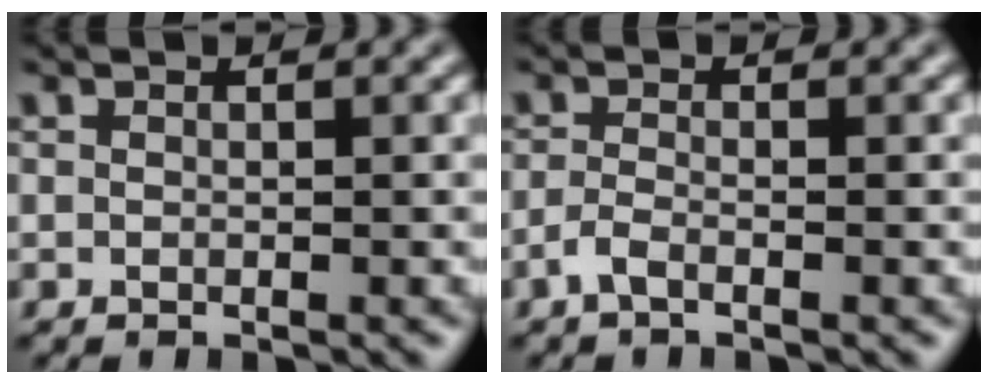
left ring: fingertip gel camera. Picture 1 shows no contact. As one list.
[{"total": 1.4, "force": [-0.9, 0.4, 1.0], "torque": [-0.025, 0.001, -0.023]}]